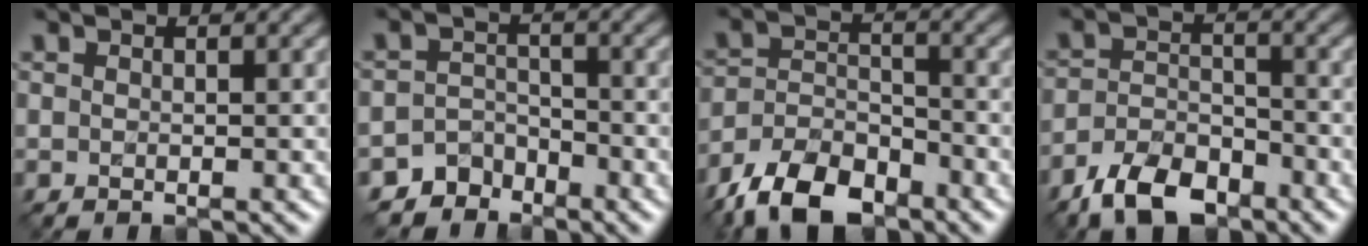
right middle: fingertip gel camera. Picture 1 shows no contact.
{"total": 3.3, "force": [-2.8, 1.6, -0.4], "torque": [0.019, 0.006, -0.055]}
{"total": 7.6, "force": [-5.8, 3.6, 3.4], "torque": [-0.061, 0.005, -0.116]}
{"total": 5.6, "force": [-4.3, 2.6, 2.6], "torque": [-0.045, 0.002, -0.085]}